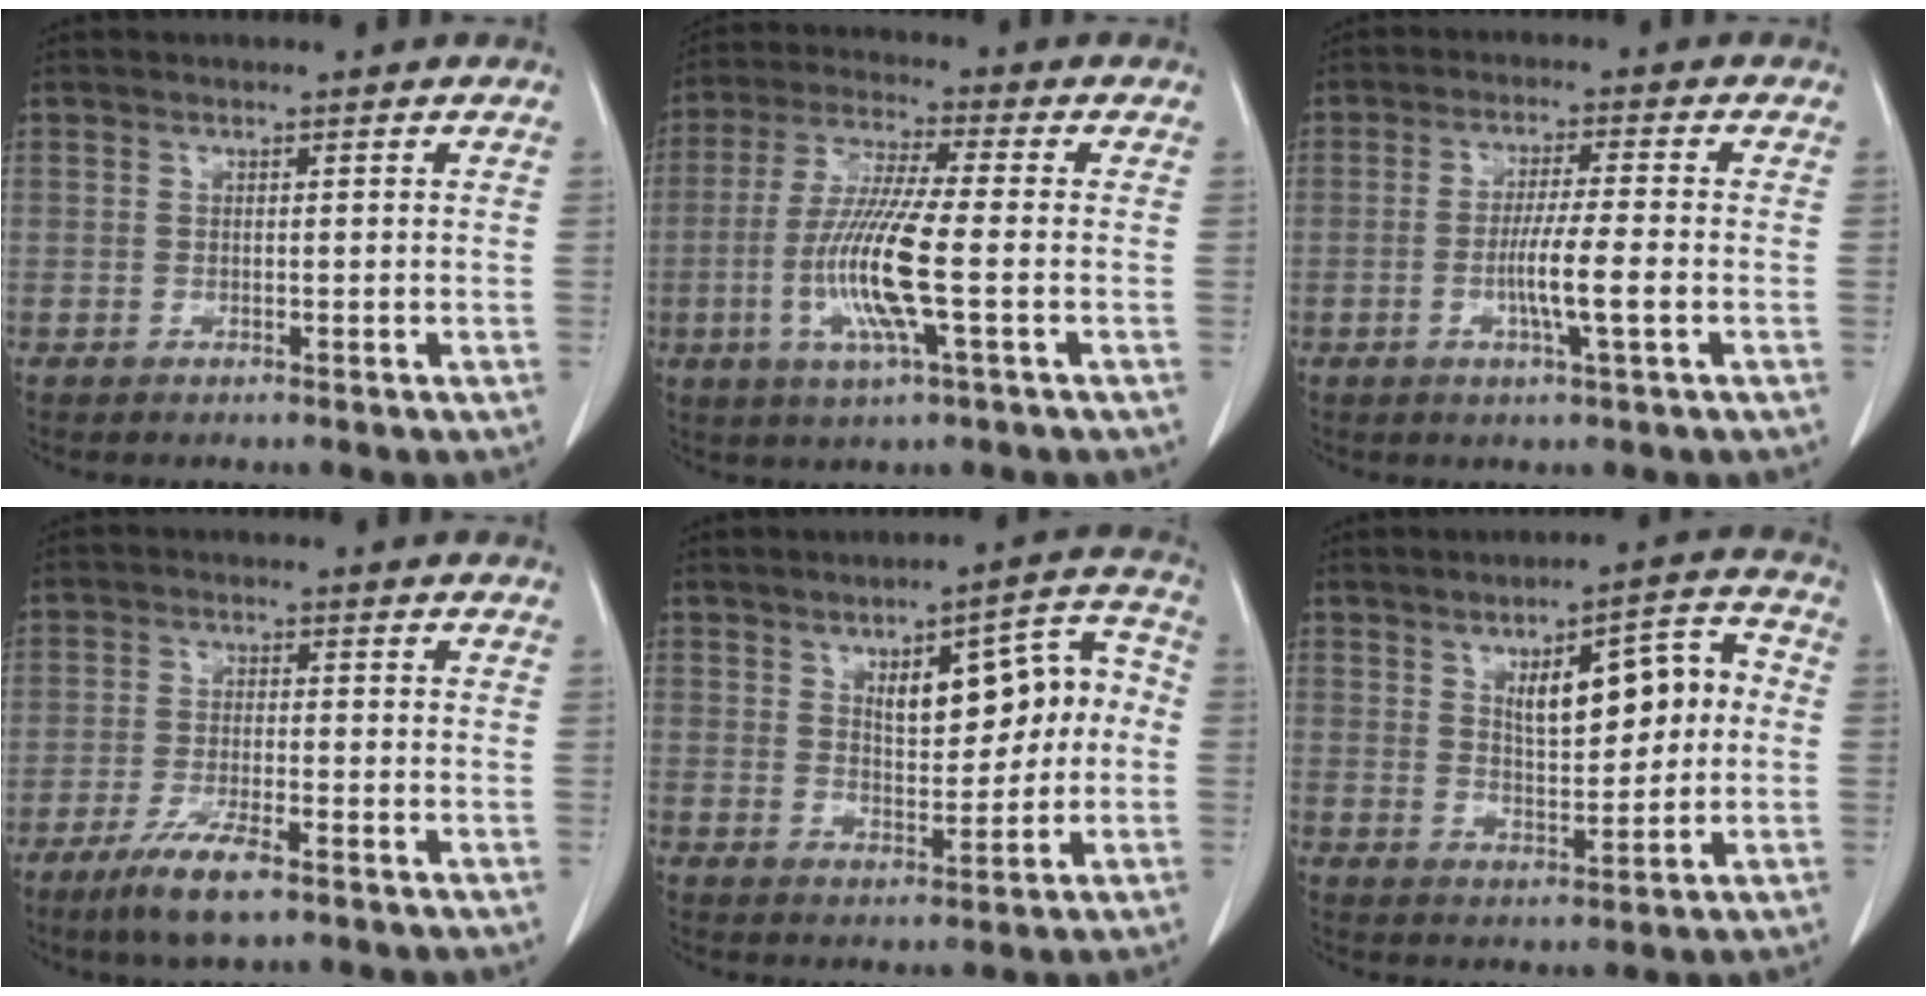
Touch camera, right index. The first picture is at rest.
{"total": 12.0, "force": [-2.6, 0.5, 11.7], "torque": [-0.241, -0.012, -0.057]}
{"total": 6.4, "force": [-1.7, -0.2, 6.2], "torque": [-0.111, -0.008, -0.031]}
{"total": 6.9, "force": [-4.6, 1.1, 5.1], "torque": [-0.102, -0.013, -0.081]}
{"total": 10.7, "force": [1.2, 4.3, 9.7], "torque": [-0.125, 0.038, 0.024]}
{"total": 10.6, "force": [1.7, 3.6, 9.9], "torque": [-0.140, 0.029, 0.031]}